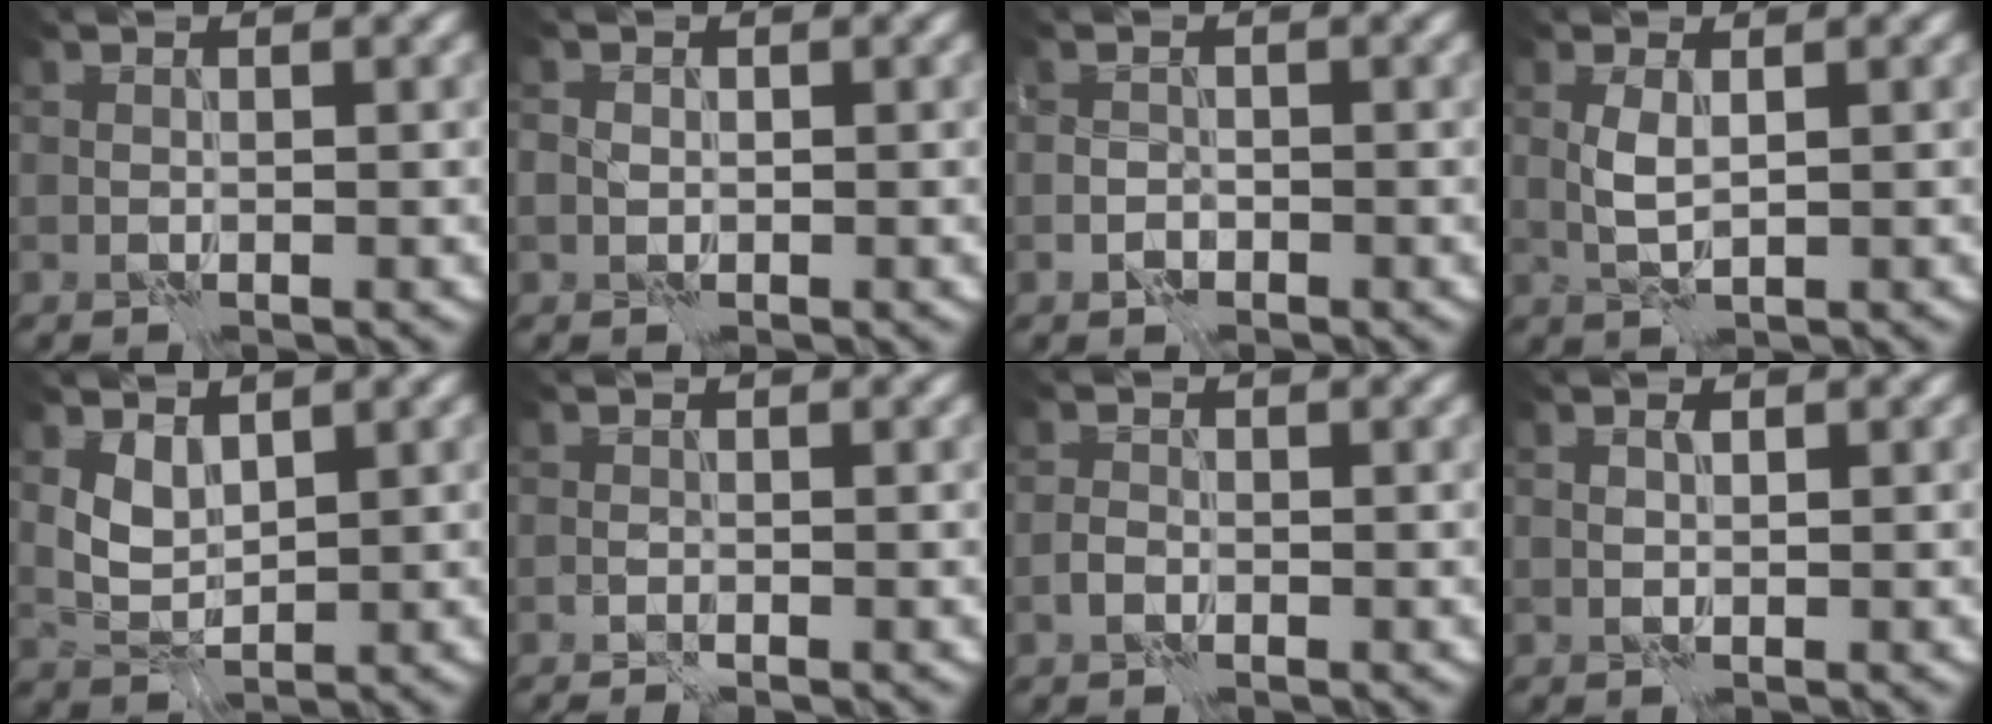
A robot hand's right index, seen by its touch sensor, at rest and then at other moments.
{"total": 0.9, "force": [0.1, 0.9, 0.2], "torque": [-0.002, -0.001, -0.001]}
{"total": 1.0, "force": [-0.6, 0.6, 0.4], "torque": [-0.005, 0.004, -0.014]}
{"total": 1.7, "force": [0.4, 0.6, 1.6], "torque": [-0.040, 0.003, 0.011]}
{"total": 2.3, "force": [1.4, 1.2, 1.4], "torque": [-0.033, -0.004, 0.033]}
{"total": 0.6, "force": [-0.6, 0.0, 0.2], "torque": [-0.004, 0.002, -0.012]}
{"total": 1.0, "force": [-0.6, 0.7, 0.5], "torque": [-0.009, 0.002, -0.014]}
{"total": 0.5, "force": [0.4, 0.1, 0.4], "torque": [-0.006, 0.002, 0.006]}